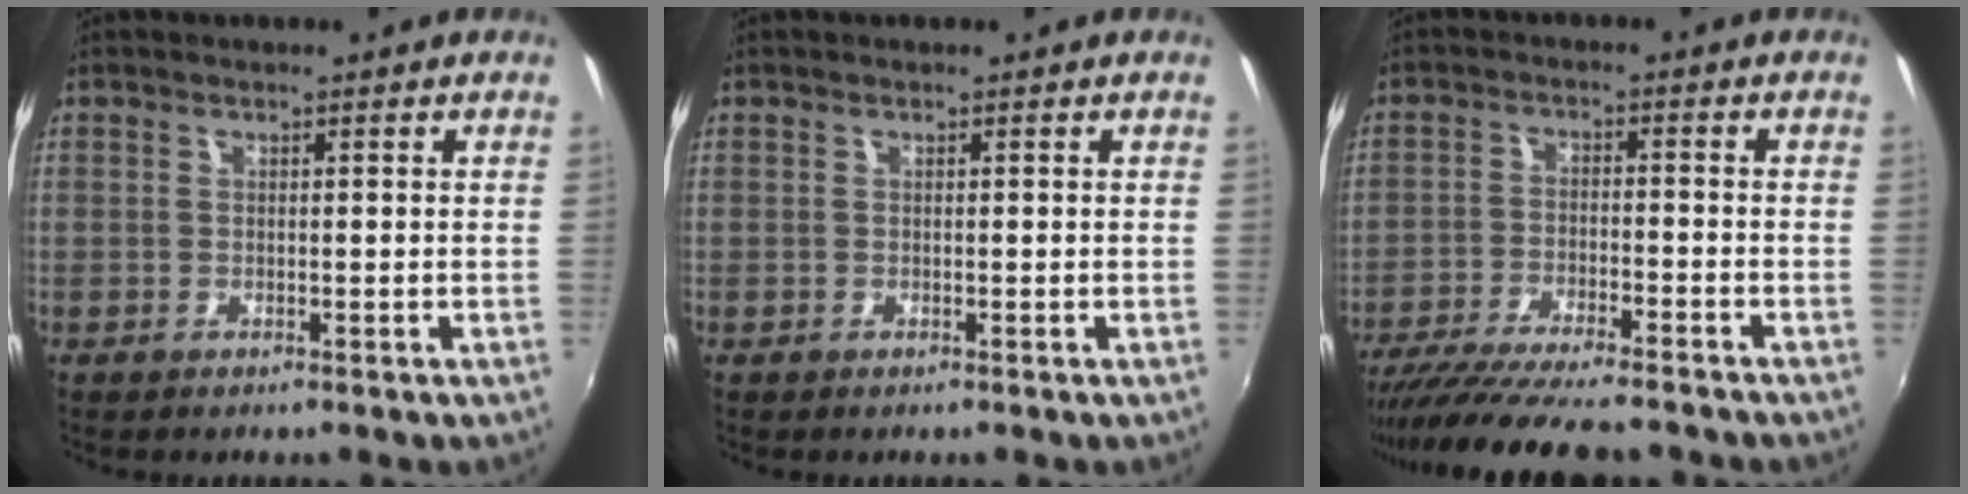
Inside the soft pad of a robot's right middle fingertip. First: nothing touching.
{"total": 0.0}
{"total": 15.6, "force": [-13.6, 1.8, 7.4], "torque": [-0.149, -0.037, -0.219]}